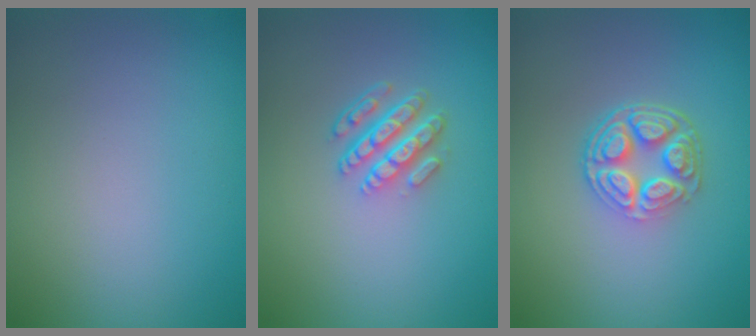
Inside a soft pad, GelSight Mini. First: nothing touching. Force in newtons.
{"total": 4.1, "press": 2.9, "slide": 2.9}
{"total": 4.9, "press": 3.6, "slide": 3.3}